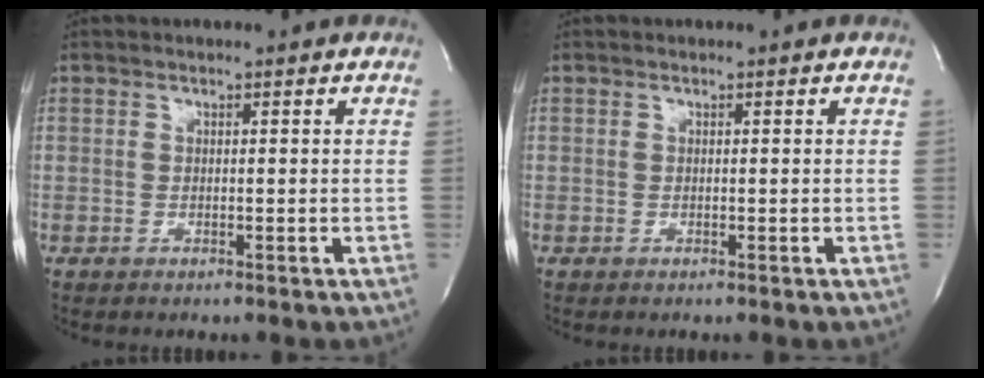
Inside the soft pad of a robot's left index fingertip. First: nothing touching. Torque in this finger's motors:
{"motor_torque": [0.00, 0.00, 0.00, -0.01]}